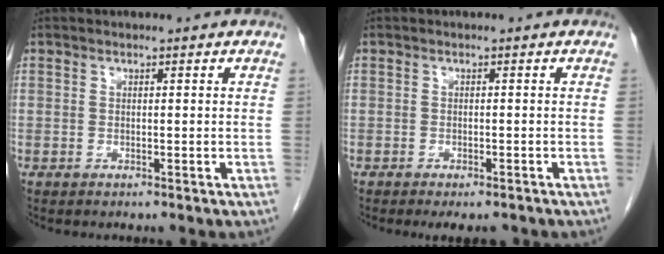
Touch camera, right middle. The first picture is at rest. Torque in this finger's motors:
{"motor_torque": [0.04, -0.04, 0.01, 0.02]}